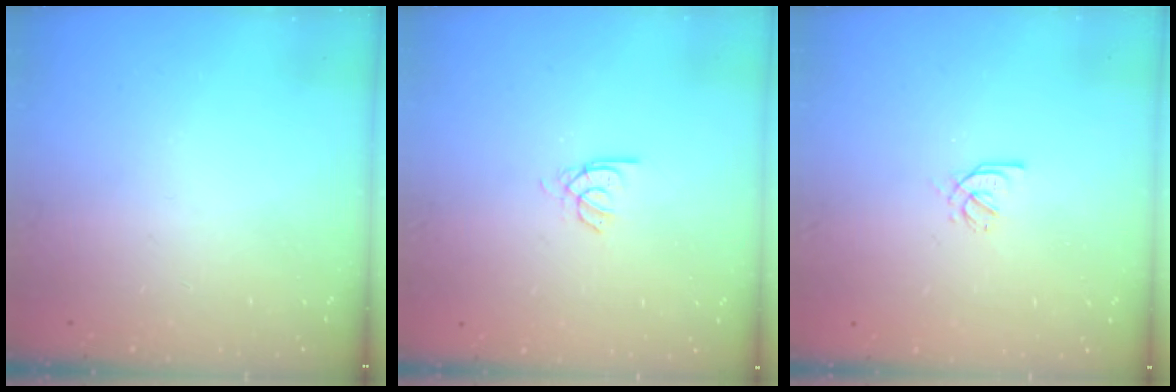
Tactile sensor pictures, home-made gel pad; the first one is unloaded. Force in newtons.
{"total": 2.3, "press": 2.3, "slide": 0.2}
{"total": 1.7, "press": 1.6, "slide": 0.5}